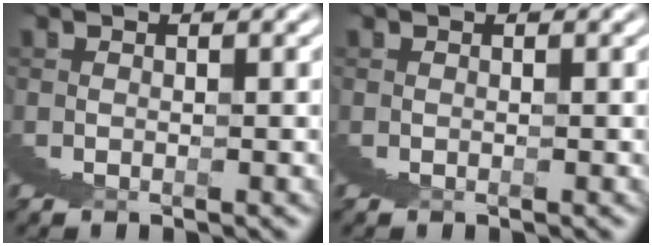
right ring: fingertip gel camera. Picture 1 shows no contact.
{"total": 0.0}